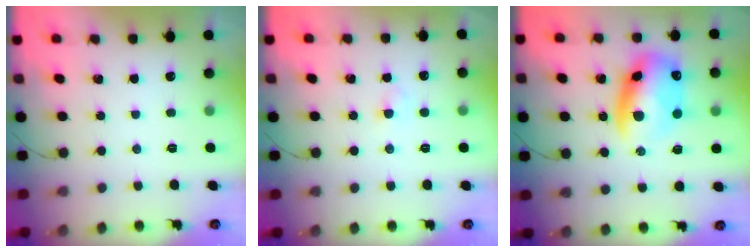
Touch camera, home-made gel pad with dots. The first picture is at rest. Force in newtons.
{"total": 2.6, "press": 2.4, "slide": 1.0}
{"total": 12.9, "press": 12.5, "slide": 3.2}